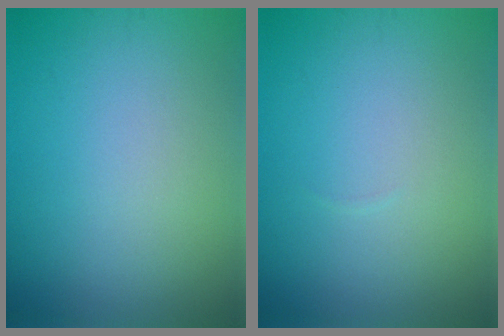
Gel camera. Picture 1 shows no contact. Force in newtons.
{"total": 0.0}